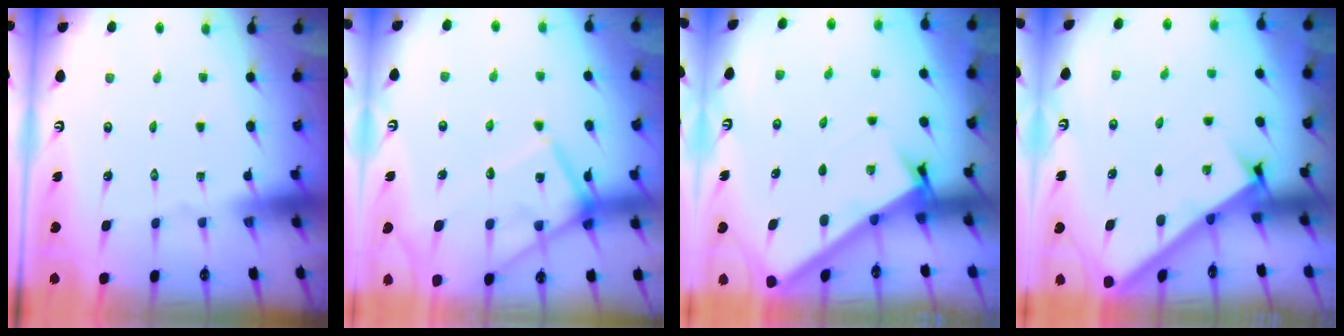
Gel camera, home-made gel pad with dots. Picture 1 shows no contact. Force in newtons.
{"total": 15.6, "press": 15.6, "slide": 0.9}
{"total": 2.8, "press": 2.7, "slide": 0.3}
{"total": 2.4, "press": 2.4, "slide": 0.3}